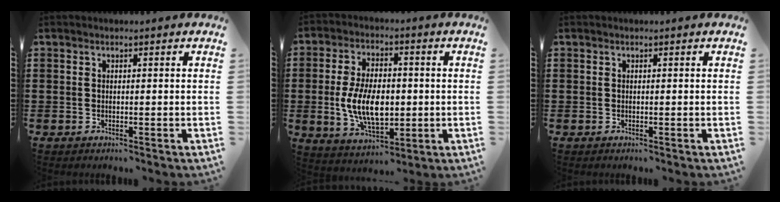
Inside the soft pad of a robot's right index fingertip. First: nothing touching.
{"total": 10.1, "force": [-1.0, 5.8, 8.2], "torque": [-0.164, 0.000, -0.024]}
{"total": 0.0}